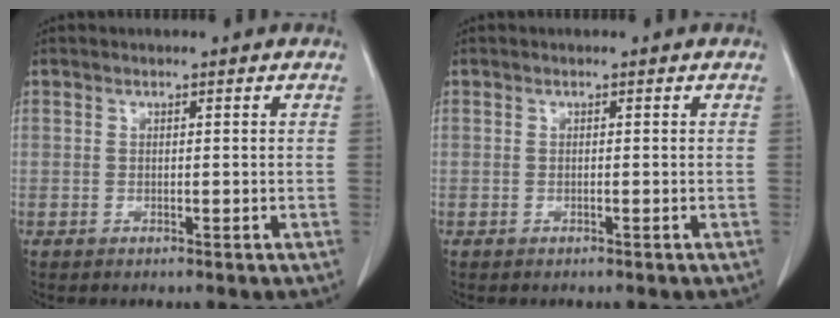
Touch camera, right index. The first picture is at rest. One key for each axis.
{"total": 0.0}